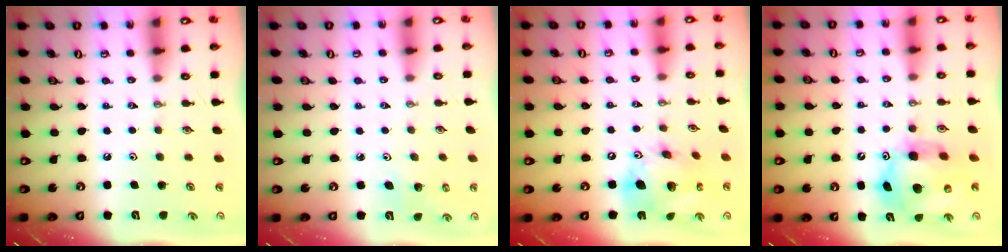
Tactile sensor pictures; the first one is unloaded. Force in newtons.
{"total": 3.9, "press": 3.5, "slide": 1.7}
{"total": 18.5, "press": 18.2, "slide": 3.3}
{"total": 12.0, "press": 11.9, "slide": 0.8}